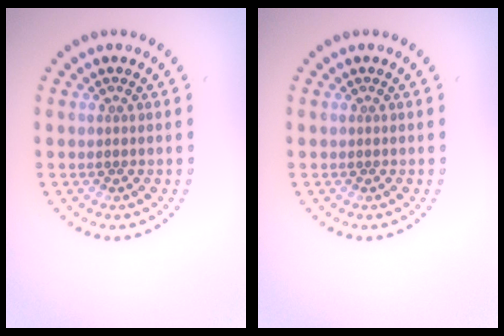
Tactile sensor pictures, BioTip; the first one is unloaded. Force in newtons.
{"total": 0.0}